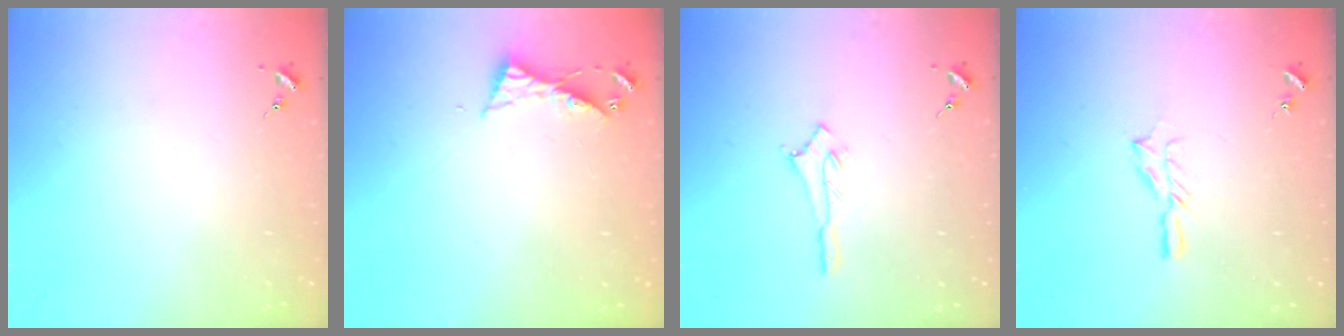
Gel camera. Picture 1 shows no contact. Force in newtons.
{"total": 5.2, "press": 5.2, "slide": 0.4}
{"total": 2.9, "press": 2.9, "slide": 0.2}
{"total": 5.6, "press": 5.6, "slide": 0.6}